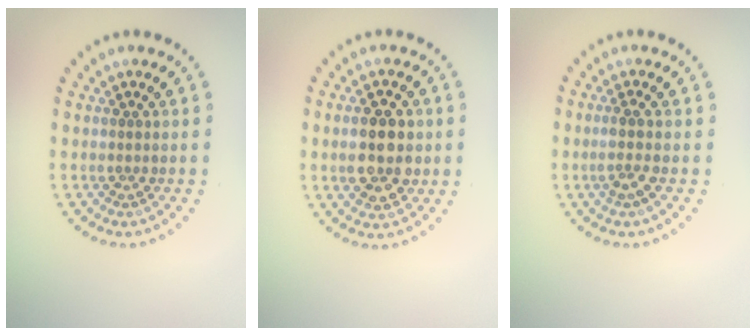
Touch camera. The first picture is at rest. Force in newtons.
{"total": 4.8, "press": 4.8, "slide": 0.2}
{"total": 1.6, "press": 1.2, "slide": 1.0}